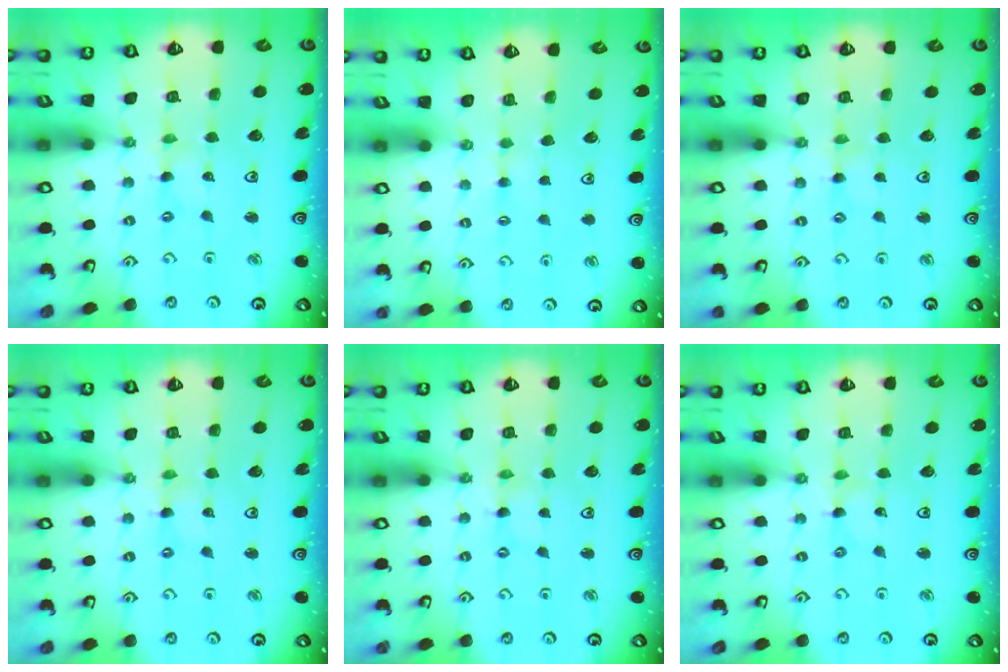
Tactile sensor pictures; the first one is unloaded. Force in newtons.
{"total": 2.5, "press": 2.5, "slide": 0.4}
{"total": 1.3, "press": 1.2, "slide": 0.3}
{"total": 0.0}
{"total": 0.0}
{"total": 0.0}